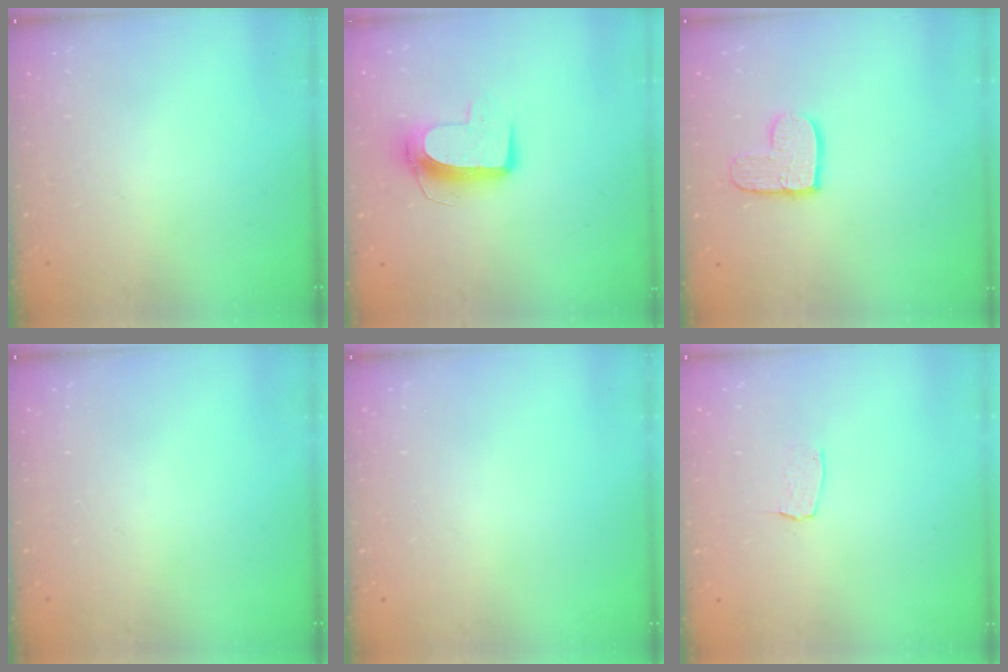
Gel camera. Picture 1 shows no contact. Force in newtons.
{"total": 10.2, "press": 10.2, "slide": 0.4}
{"total": 9.4, "press": 9.3, "slide": 0.7}
{"total": 0.0}
{"total": 0.0}
{"total": 3.0, "press": 3.0, "slide": 0.2}